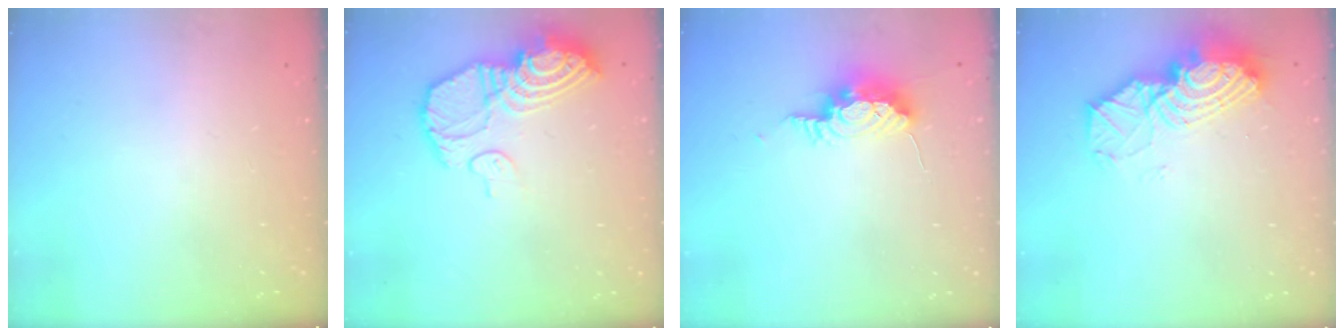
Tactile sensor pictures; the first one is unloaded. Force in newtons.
{"total": 15.7, "press": 15.6, "slide": 1.7}
{"total": 11.7, "press": 9.7, "slide": 6.5}
{"total": 15.1, "press": 15.0, "slide": 1.5}